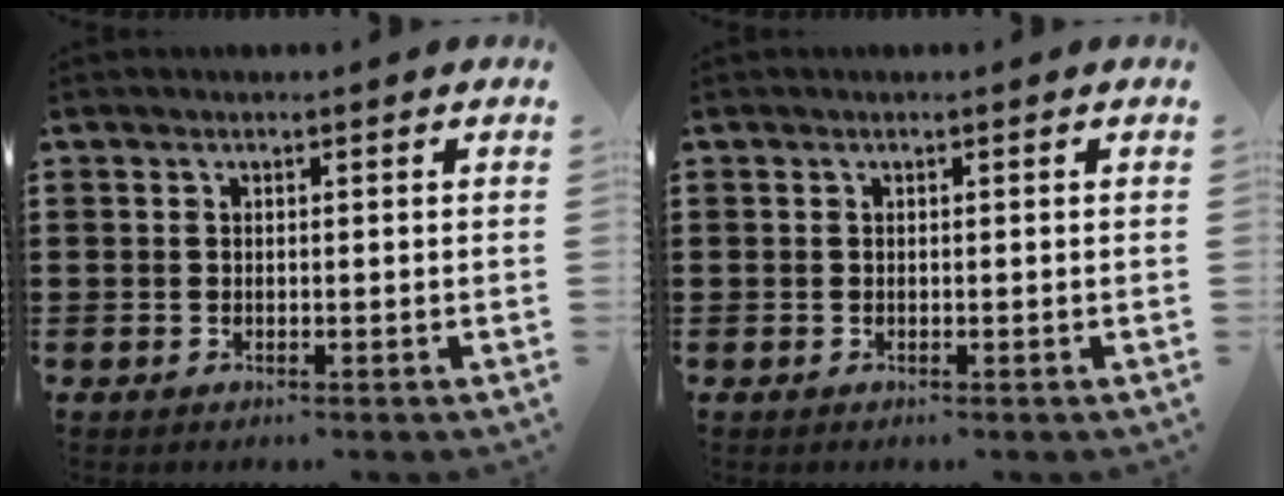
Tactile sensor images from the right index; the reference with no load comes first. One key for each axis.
{"total": 0.0}